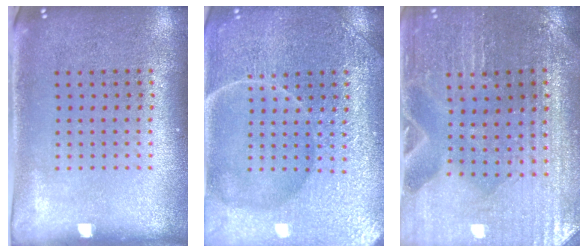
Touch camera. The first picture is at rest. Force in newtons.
{"total": 4.9, "press": 4.9, "slide": 0.6}
{"total": 1.5, "press": 1.4, "slide": 0.2}